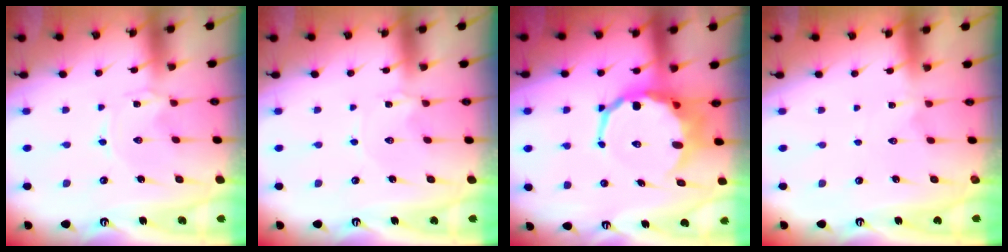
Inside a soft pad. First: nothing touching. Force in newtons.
{"total": 1.6, "press": 1.6, "slide": 0.3}
{"total": 9.9, "press": 9.7, "slide": 2.3}
{"total": 1.0, "press": 1.0, "slide": 0.3}